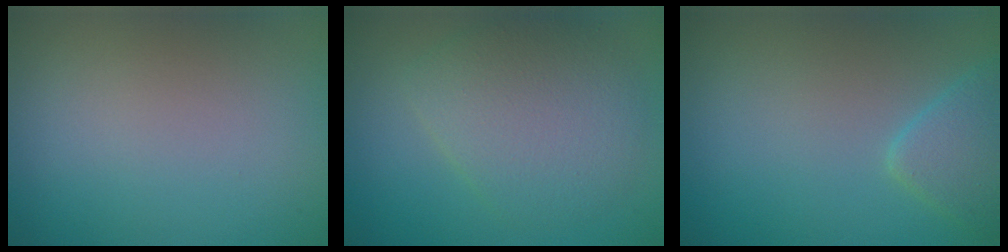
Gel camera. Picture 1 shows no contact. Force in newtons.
{"total": 5.3, "press": 5.3, "slide": 0.0}
{"total": 2.3, "press": 2.3, "slide": 0.1}